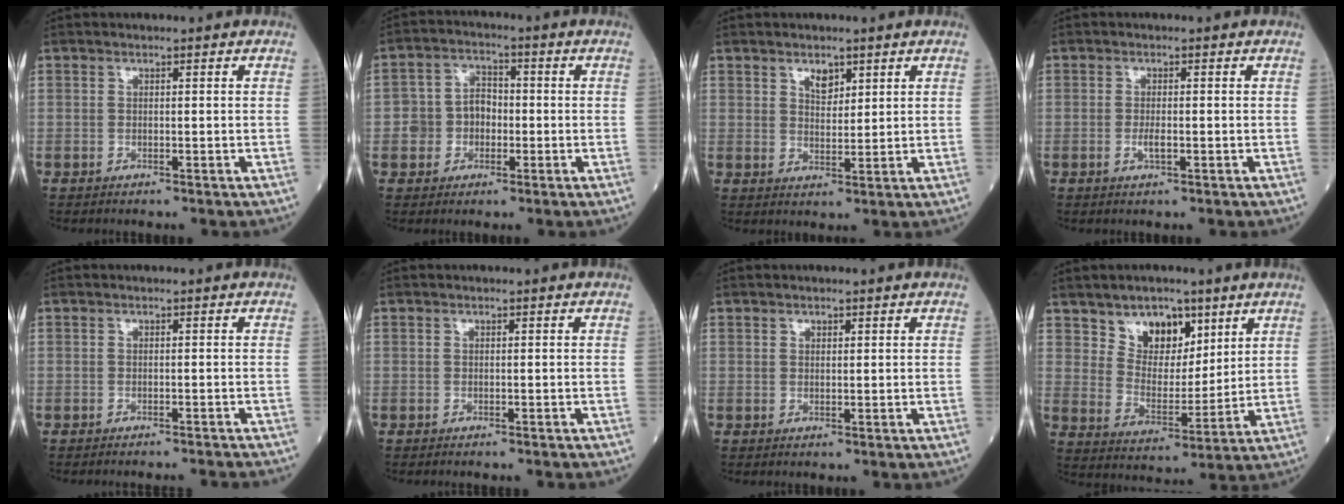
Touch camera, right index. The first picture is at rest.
{"total": 5.6, "force": [-1.2, 4.7, 2.8], "torque": [-0.059, 0.022, -0.023]}
{"total": 3.1, "force": [1.9, 1.6, 1.7], "torque": [-0.030, -0.001, 0.037]}
{"total": 1.7, "force": [-0.5, 0.4, 1.5], "torque": [-0.030, -0.001, -0.006]}
{"total": 5.6, "force": [-5.4, -0.6, 1.3], "torque": [-0.011, -0.015, -0.062]}
{"total": 2.0, "force": [-1.9, 0.0, 0.8], "torque": [-0.010, -0.001, -0.025]}
{"total": 0.7, "force": [0.4, 0.5, 0.3], "torque": [-0.003, -0.003, 0.004]}
{"total": 8.6, "force": [5.4, 5.1, 4.3], "torque": [-0.070, -0.001, 0.100]}